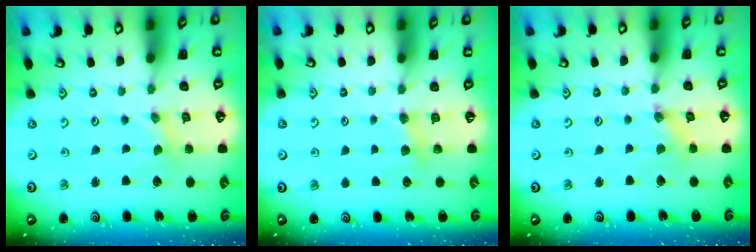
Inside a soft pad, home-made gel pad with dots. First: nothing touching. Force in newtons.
{"total": 4.2, "press": 4.1, "slide": 0.8}
{"total": 0.8, "press": 0.7, "slide": 0.3}